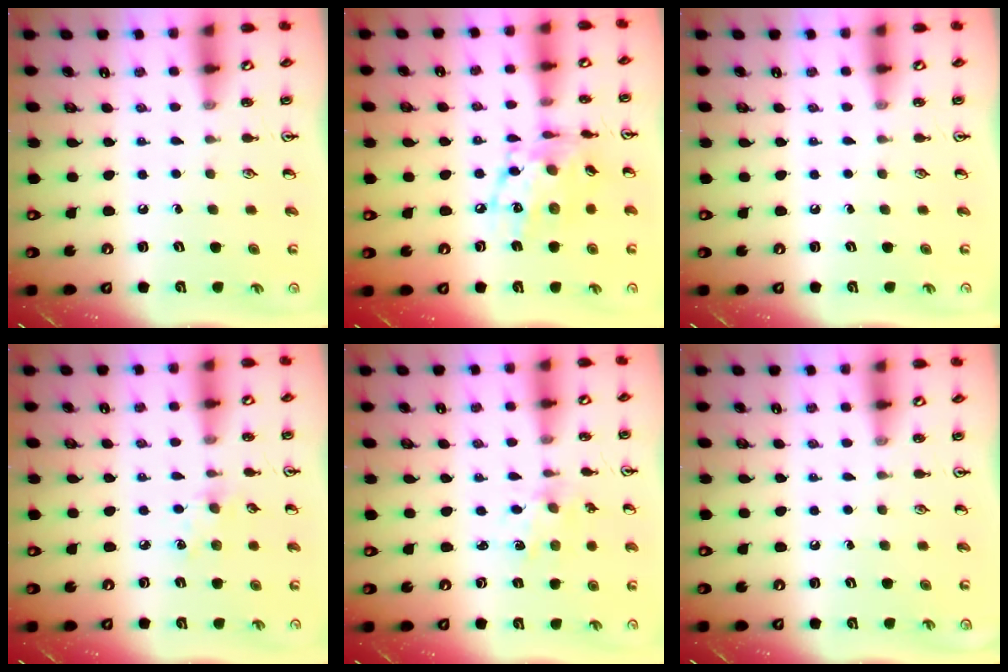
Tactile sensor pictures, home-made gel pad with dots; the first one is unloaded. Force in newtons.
{"total": 14.5, "press": 14.4, "slide": 0.8}
{"total": 0.0}
{"total": 4.4, "press": 4.4, "slide": 0.6}
{"total": 2.0, "press": 1.8, "slide": 0.7}
{"total": 0.0}